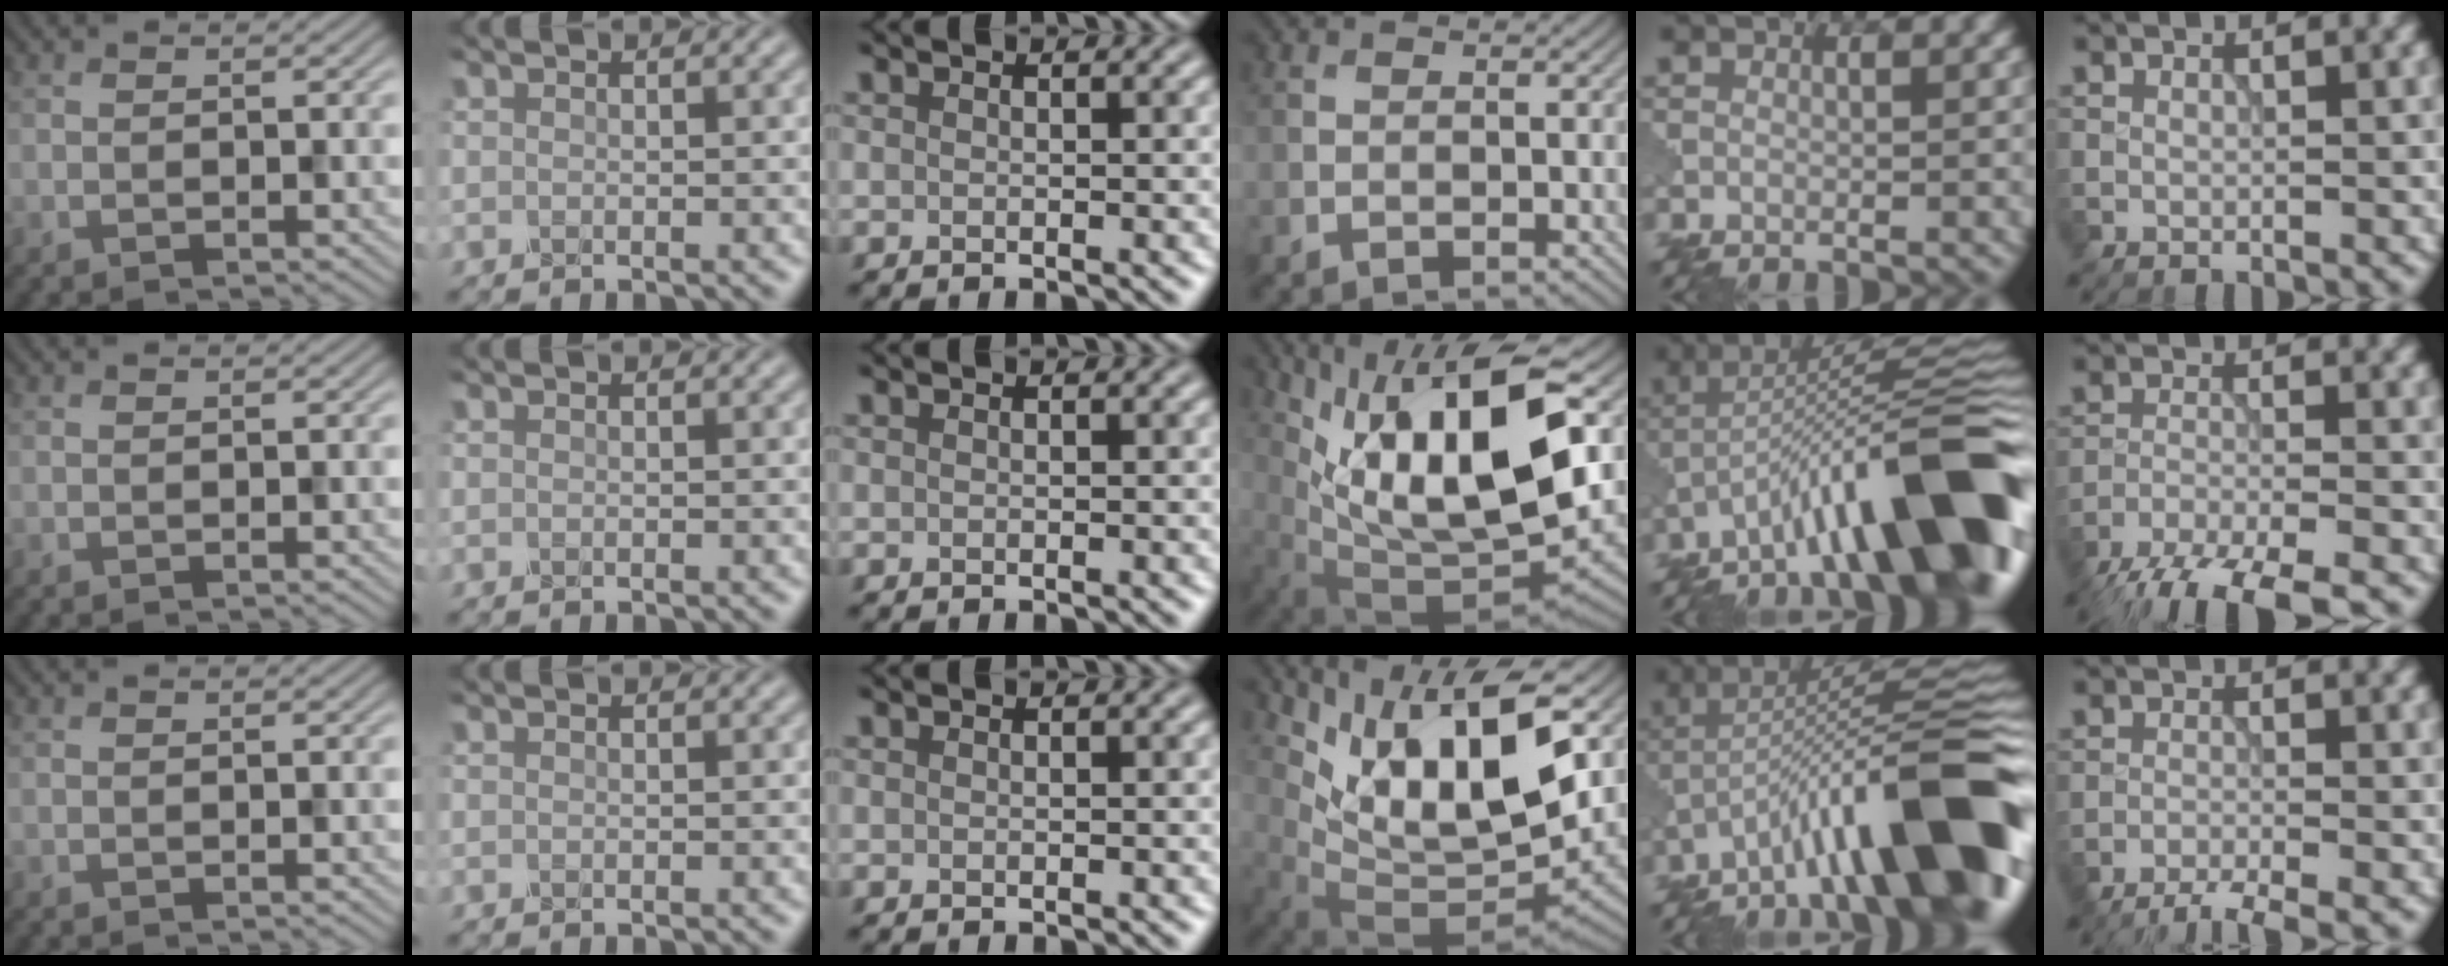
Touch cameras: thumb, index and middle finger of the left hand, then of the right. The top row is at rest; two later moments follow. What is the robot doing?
{"motion": "disassemble", "object": "pitcher"}